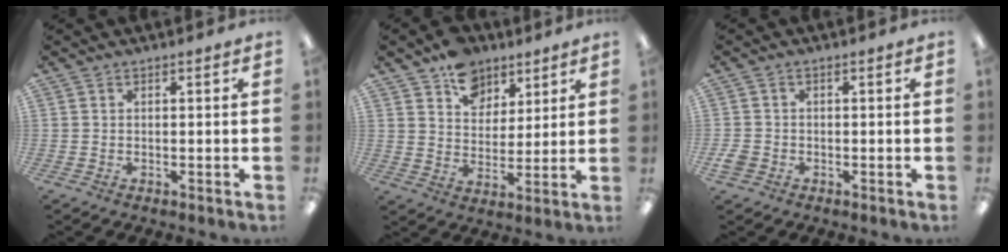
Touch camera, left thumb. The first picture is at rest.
{"total": 10.8, "force": [7.4, 7.4, 2.8], "torque": [-0.035, -0.045, 0.138]}
{"total": 2.5, "force": [-1.0, 2.0, 1.1], "torque": [-0.023, 0.004, -0.022]}